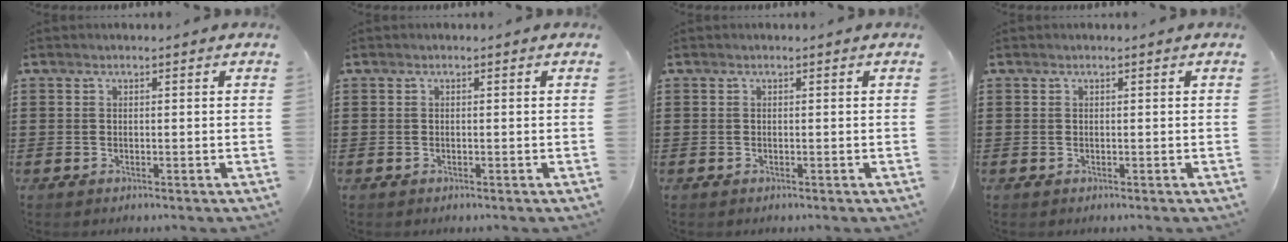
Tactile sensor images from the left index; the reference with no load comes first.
{"total": 0.0}
{"total": 0.0}
{"total": 0.0}